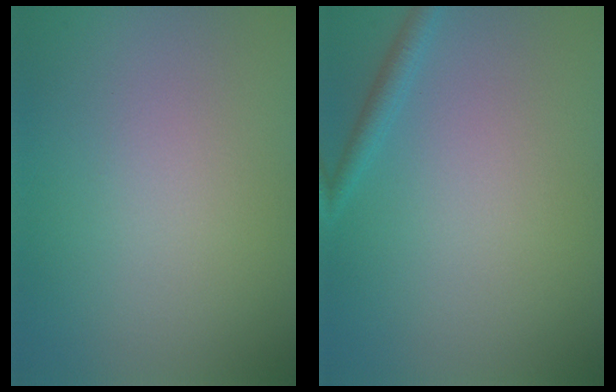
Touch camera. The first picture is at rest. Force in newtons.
{"total": 1.3, "press": 1.3, "slide": 0.1}